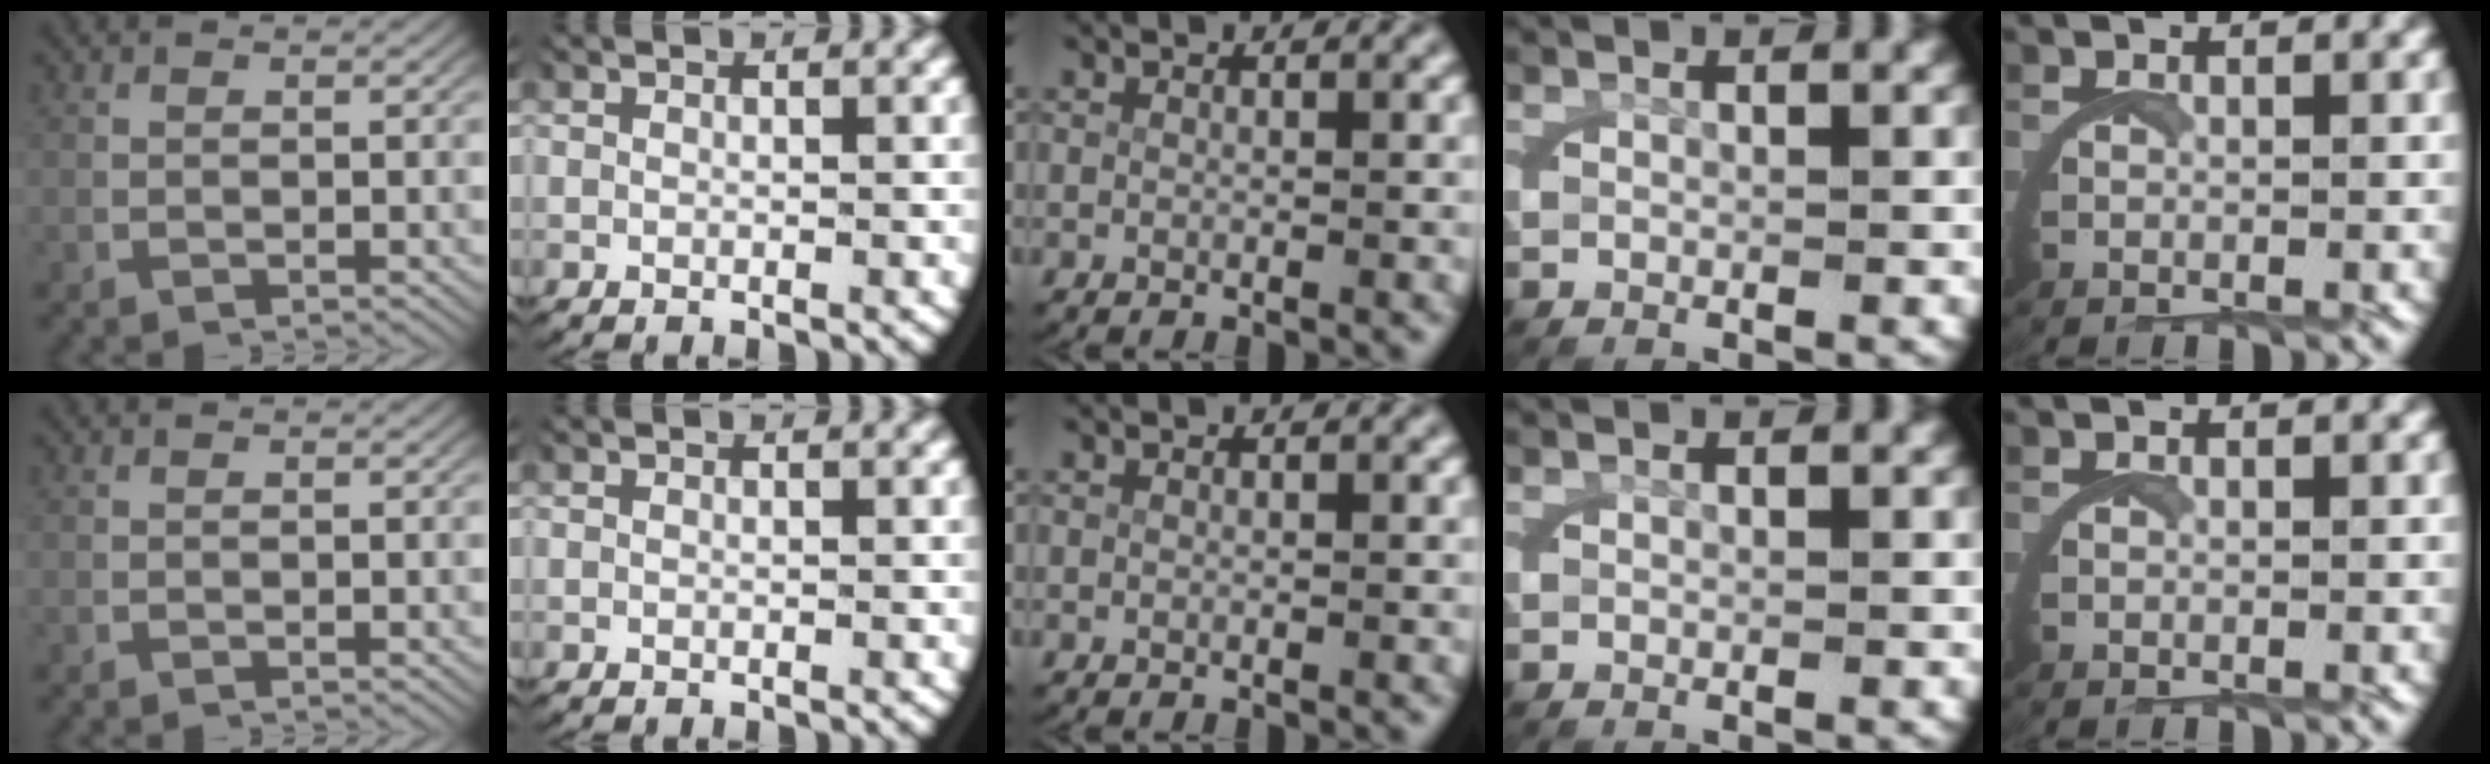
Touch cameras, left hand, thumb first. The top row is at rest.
{}